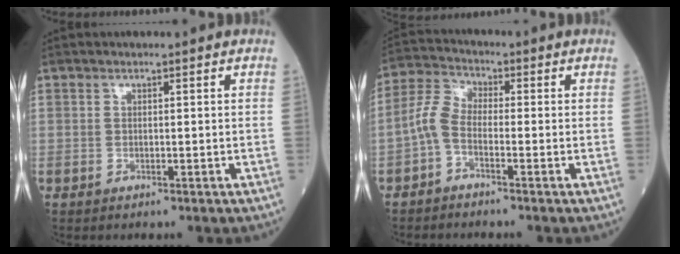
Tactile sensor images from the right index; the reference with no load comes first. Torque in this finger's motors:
{"motor_torque": [0.45, -0.42, 0.31, 0.05]}